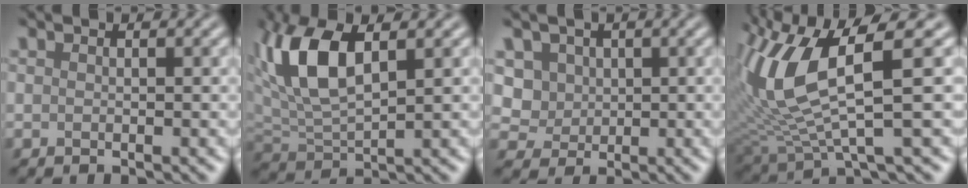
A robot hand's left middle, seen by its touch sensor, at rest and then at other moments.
{"total": 7.5, "force": [2.5, 3.3, 6.2], "torque": [-0.132, 0.008, 0.042]}
{"total": 4.3, "force": [1.4, 3.7, 1.7], "torque": [-0.036, 0.002, 0.023]}
{"total": 9.5, "force": [2.1, 3.2, 8.7], "torque": [-0.198, -0.008, 0.043]}